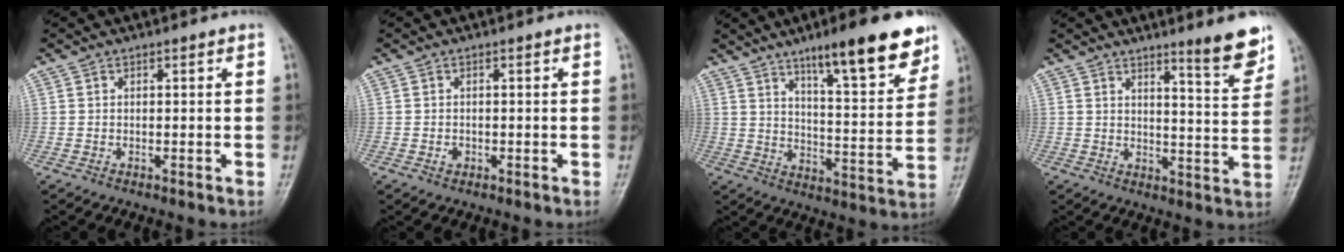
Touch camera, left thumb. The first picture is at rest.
{"total": 1.1, "force": [-0.4, 0.9, 0.5], "torque": [-0.005, 0.002, -0.005]}
{"total": 17.2, "force": [11.1, 3.6, 12.5], "torque": [-0.151, -0.060, 0.171]}
{"total": 8.3, "force": [6.0, 0.6, 5.7], "torque": [-0.069, -0.051, 0.087]}